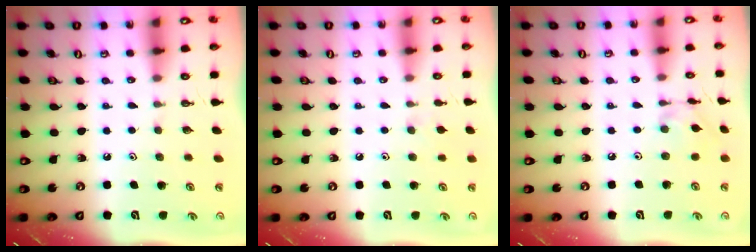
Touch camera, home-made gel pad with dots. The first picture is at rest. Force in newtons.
{"total": 3.1, "press": 3.0, "slide": 0.5}
{"total": 3.6, "press": 3.6, "slide": 0.4}